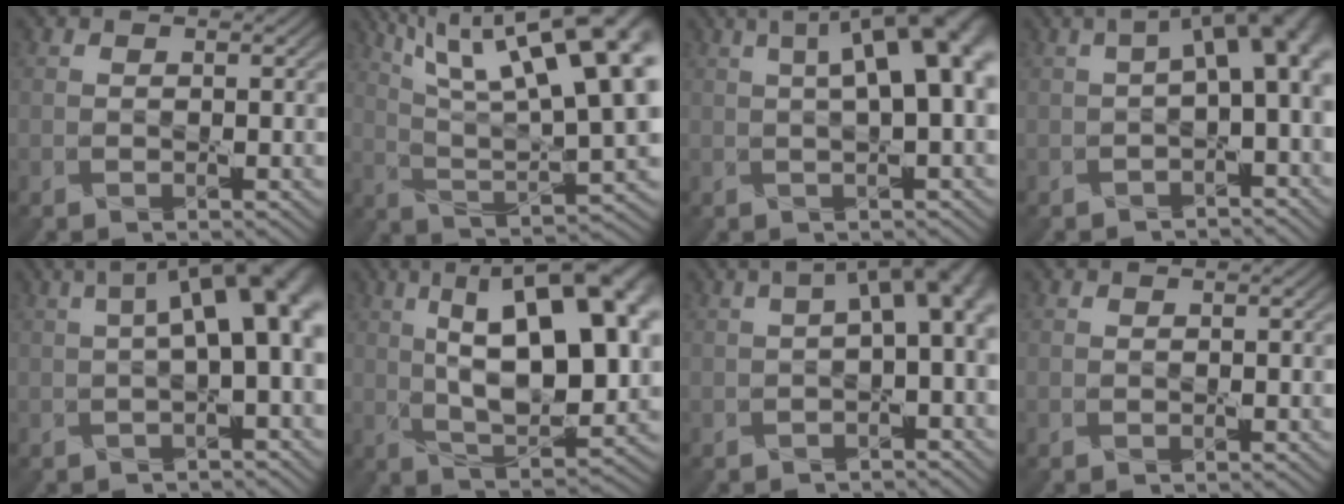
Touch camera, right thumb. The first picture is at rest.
{"total": 19.7, "force": [9.8, 6.0, 16.0], "torque": [-0.270, 0.051, 0.155]}
{"total": 10.0, "force": [2.7, 2.8, 9.3], "torque": [-0.118, 0.027, 0.025]}
{"total": 7.9, "force": [0.7, 3.4, 7.1], "torque": [-0.094, 0.011, 0.010]}
{"total": 8.6, "force": [1.2, 2.6, 8.1], "torque": [-0.113, 0.018, 0.019]}
{"total": 19.3, "force": [5.9, 8.5, 16.3], "torque": [-0.240, 0.045, 0.079]}
{"total": 6.3, "force": [0.7, 2.5, 5.7], "torque": [-0.078, 0.013, 0.009]}
{"total": 0.0}